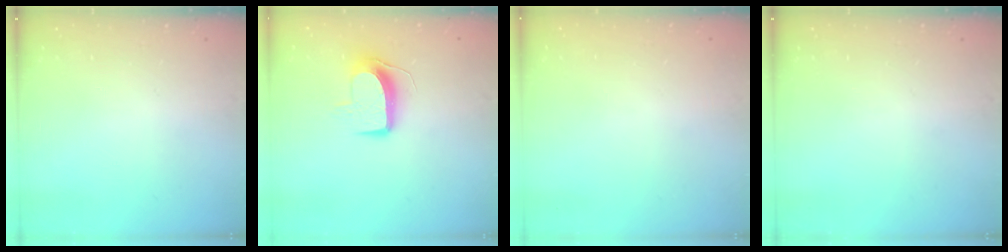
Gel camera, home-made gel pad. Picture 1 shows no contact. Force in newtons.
{"total": 9.6, "press": 9.6, "slide": 0.2}
{"total": 0.0}
{"total": 0.0}